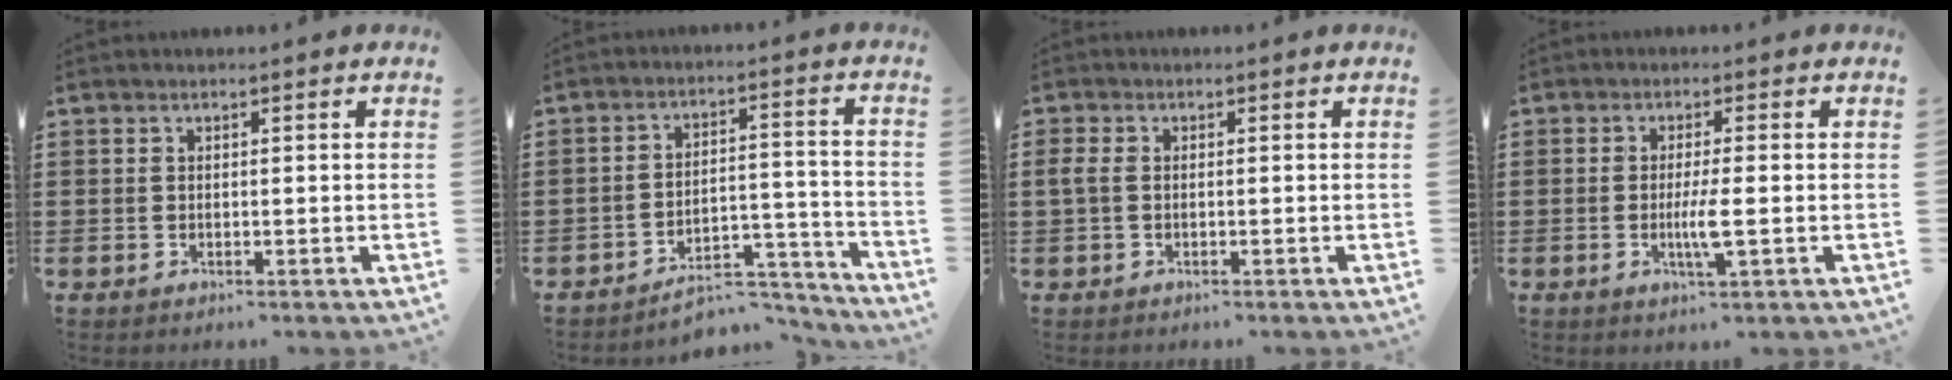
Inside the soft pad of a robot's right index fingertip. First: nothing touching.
{"total": 6.8, "force": [-6.2, 1.9, 2.2], "torque": [-0.027, 0.021, -0.116]}
{"total": 2.3, "force": [-0.6, 0.9, 2.0], "torque": [-0.044, -0.001, -0.014]}
{"total": 3.8, "force": [-0.7, 0.1, 3.8], "torque": [-0.074, -0.009, -0.017]}